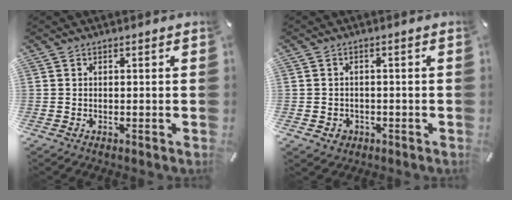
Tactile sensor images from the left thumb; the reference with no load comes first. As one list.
[{"total": 2.3, "force": [-0.7, 2.2, 0.5], "torque": [-0.002, 0.001, -0.018]}]